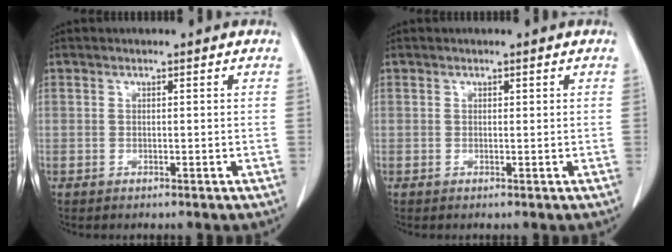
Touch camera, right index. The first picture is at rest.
{"total": 0.0}